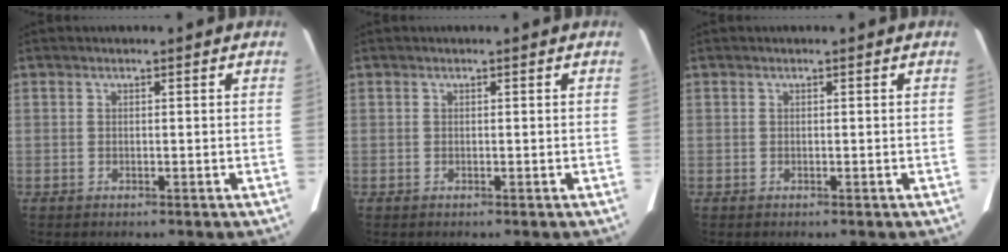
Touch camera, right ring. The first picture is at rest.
{"total": 0.0}
{"total": 0.0}